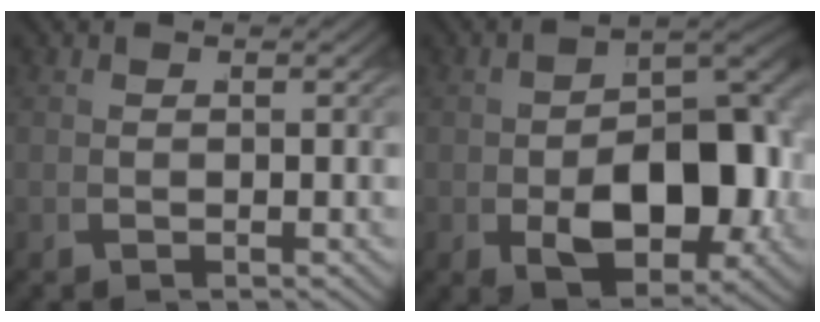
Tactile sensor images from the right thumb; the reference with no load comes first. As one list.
[{"total": 11.4, "force": [-1.6, 6.4, 9.3], "torque": [-0.154, -0.022, -0.007]}]